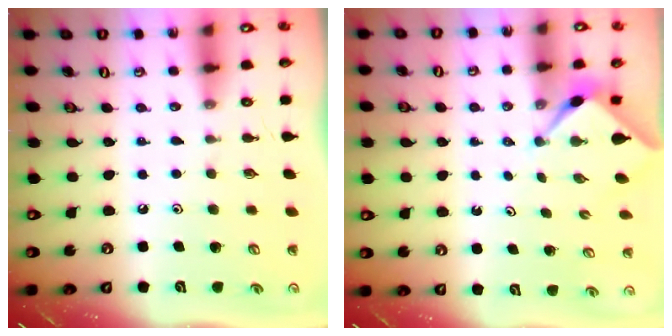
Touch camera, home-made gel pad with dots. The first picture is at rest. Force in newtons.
{"total": 2.3, "press": 2.2, "slide": 0.3}